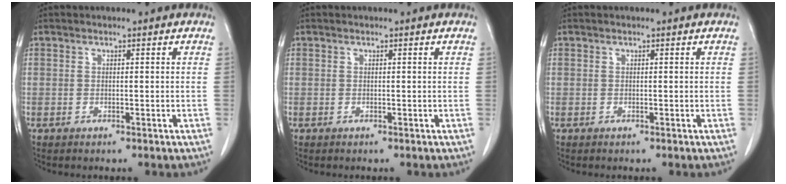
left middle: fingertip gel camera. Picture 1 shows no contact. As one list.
[{"total": 0.0}, {"total": 0.0}]